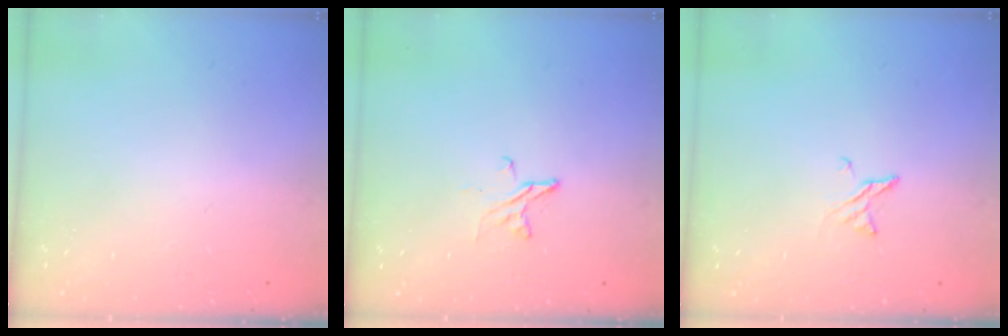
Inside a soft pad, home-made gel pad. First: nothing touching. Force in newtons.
{"total": 3.1, "press": 3.1, "slide": 0.3}
{"total": 3.3, "press": 3.2, "slide": 0.3}